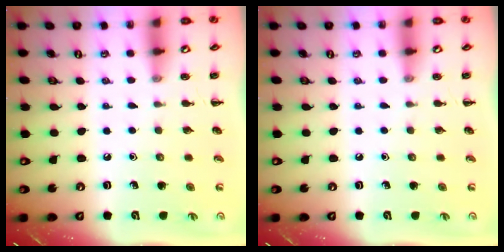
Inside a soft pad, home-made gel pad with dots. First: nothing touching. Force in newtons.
{"total": 0.0}